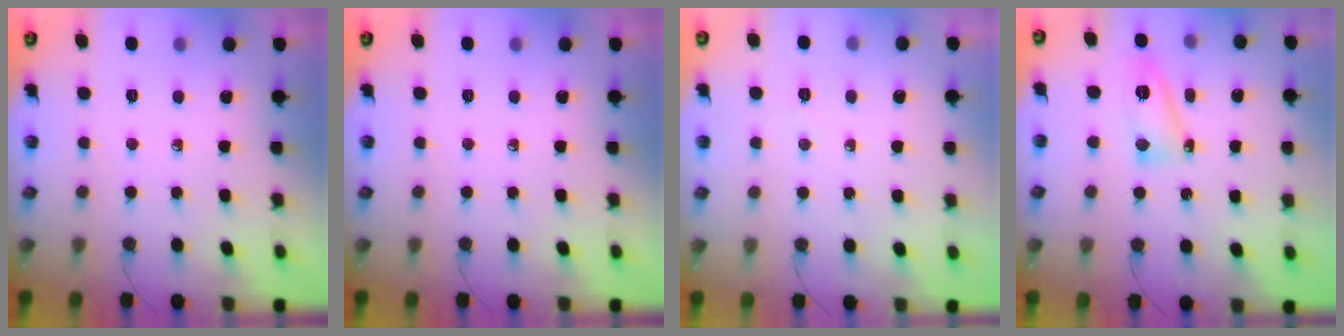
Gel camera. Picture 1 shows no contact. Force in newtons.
{"total": 0.0}
{"total": 3.2, "press": 3.0, "slide": 1.0}
{"total": 11.1, "press": 11.1, "slide": 0.8}